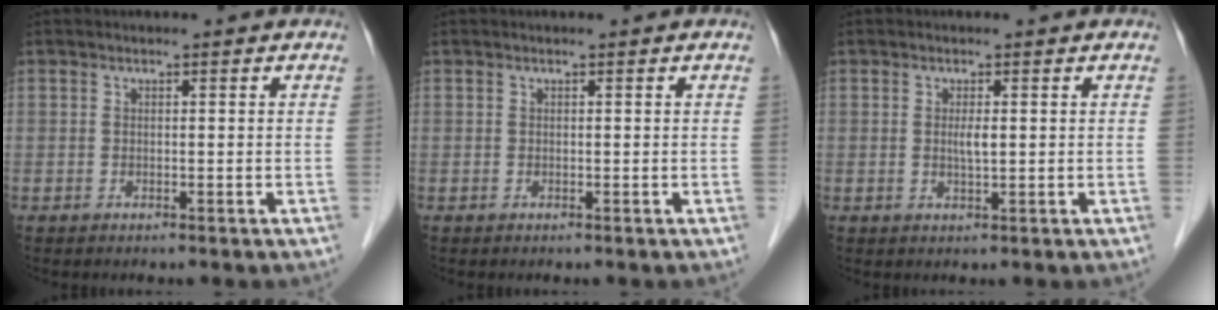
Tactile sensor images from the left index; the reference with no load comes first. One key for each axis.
{"total": 0.0}
{"total": 1.6, "fx": 0.2, "fy": 0.1, "fz": 1.6, "tx": -0.032, "ty": -0.001, "tz": 0.004}